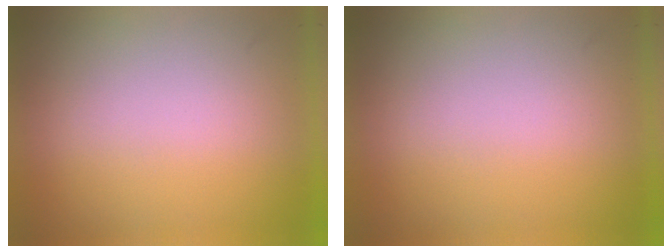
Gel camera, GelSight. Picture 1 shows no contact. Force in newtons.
{"total": 0.0}